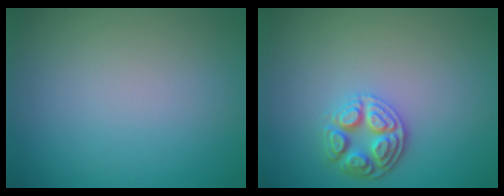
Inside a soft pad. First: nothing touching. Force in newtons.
{"total": 3.4, "press": 3.0, "slide": 1.6}